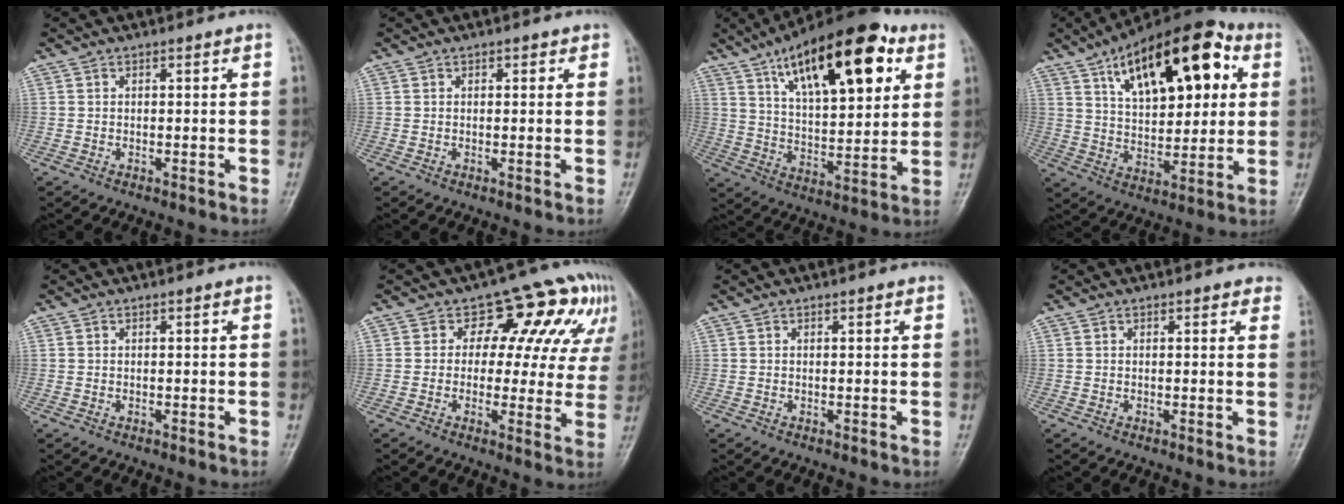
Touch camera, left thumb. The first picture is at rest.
{"total": 1.0, "force": [0.5, 0.7, 0.5], "torque": [0.003, 0.000, 0.002]}
{"total": 23.0, "force": [10.8, 9.4, 18.1], "torque": [-0.252, -0.023, 0.176]}
{"total": 22.8, "force": [8.7, 10.9, 18.0], "torque": [-0.241, -0.004, 0.137]}
{"total": 0.0}
{"total": 12.8, "force": [5.3, 8.3, 8.2], "torque": [-0.042, -0.003, 0.049]}
{"total": 0.5, "force": [0.3, 0.2, 0.3], "torque": [-0.006, -0.001, 0.002]}
{"total": 2.3, "force": [1.9, 1.0, 0.9], "torque": [0.012, -0.003, 0.007]}